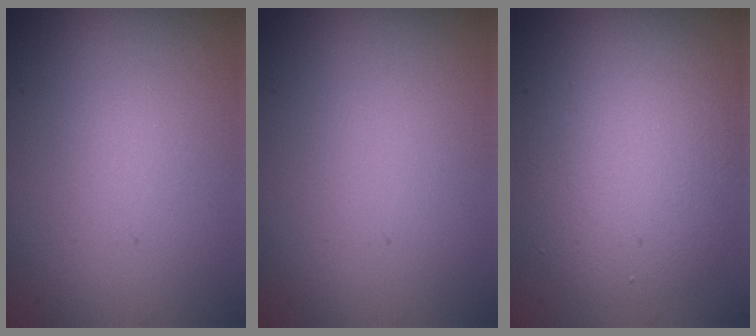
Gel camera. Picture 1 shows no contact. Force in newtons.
{"total": 0.0}
{"total": 5.1, "press": 5.1, "slide": 0.6}